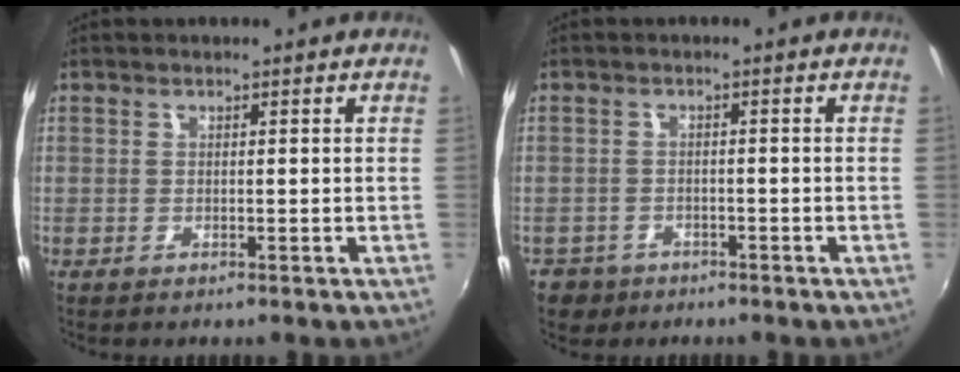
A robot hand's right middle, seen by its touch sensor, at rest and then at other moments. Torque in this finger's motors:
{"motor_torque": [0.45, -0.35, -0.03, 0.00]}